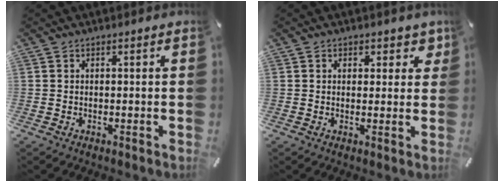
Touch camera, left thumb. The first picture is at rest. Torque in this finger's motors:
{"motor_torque": [0.15, -0.28, -0.05, 0.20, -0.15]}